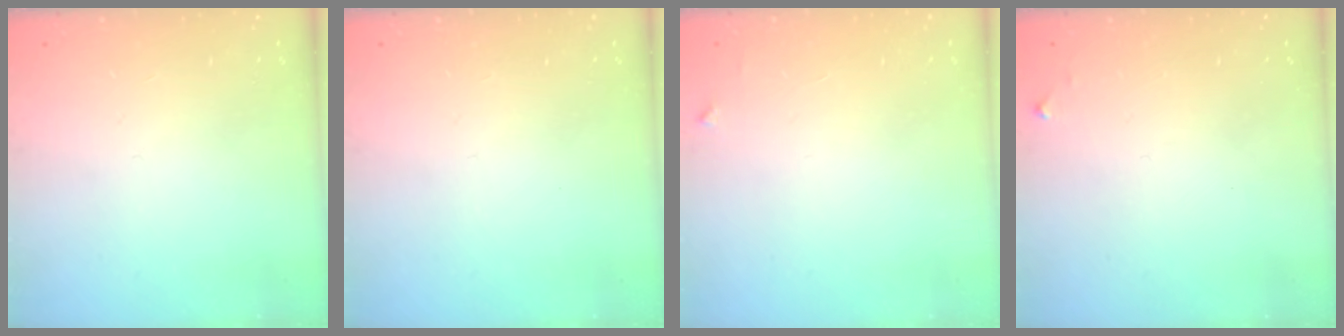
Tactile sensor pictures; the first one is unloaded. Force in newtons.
{"total": 0.0}
{"total": 3.3, "press": 3.3, "slide": 0.4}
{"total": 3.9, "press": 3.9, "slide": 0.6}